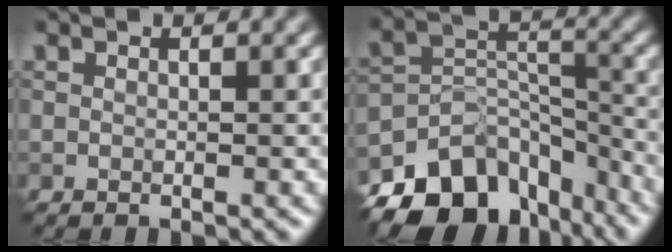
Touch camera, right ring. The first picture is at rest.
{"total": 11.1, "force": [-8.0, 6.1, 4.6], "torque": [-0.076, 0.007, -0.137]}